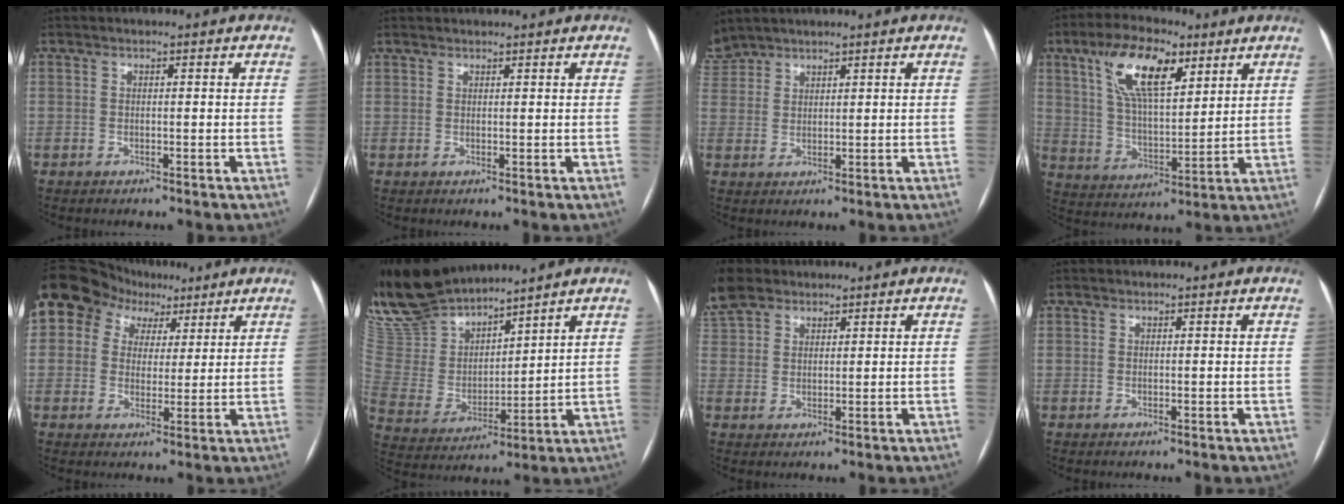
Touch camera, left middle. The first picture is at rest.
{"total": 1.8, "force": [1.8, 0.3, 0.4], "torque": [-0.003, 0.017, 0.028]}
{"total": 4.8, "force": [4.3, 2.0, 0.4], "torque": [-0.013, 0.017, 0.092]}
{"total": 13.3, "force": [6.9, 4.8, 10.4], "torque": [-0.198, 0.018, 0.127]}
{"total": 14.1, "force": [7.5, 11.0, 4.8], "torque": [-0.144, 0.065, 0.140]}
{"total": 14.2, "force": [13.8, 0.8, 3.3], "torque": [-0.092, -0.012, 0.291]}
{"total": 5.7, "force": [4.9, 2.3, 1.6], "torque": [-0.068, 0.016, 0.113]}
{"total": 0.8, "force": [0.8, 0.1, 0.1], "torque": [-0.003, 0.007, 0.015]}